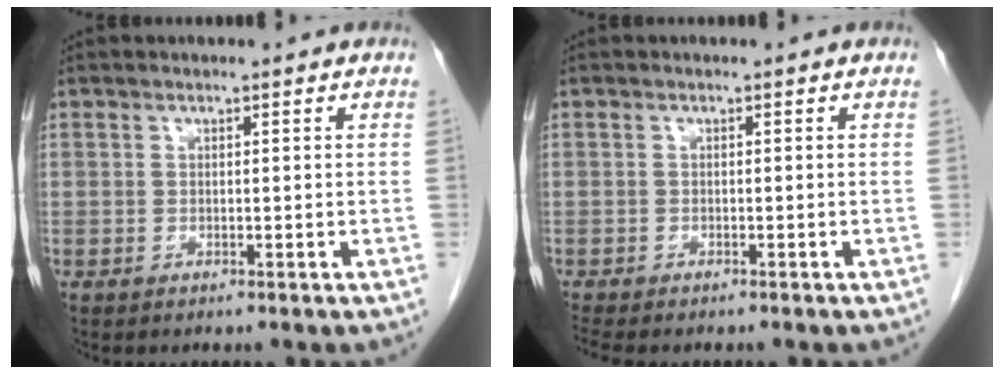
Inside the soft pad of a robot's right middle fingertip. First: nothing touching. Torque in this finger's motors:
{"motor_torque": [0.34, -0.26, 0.02, 0.02]}